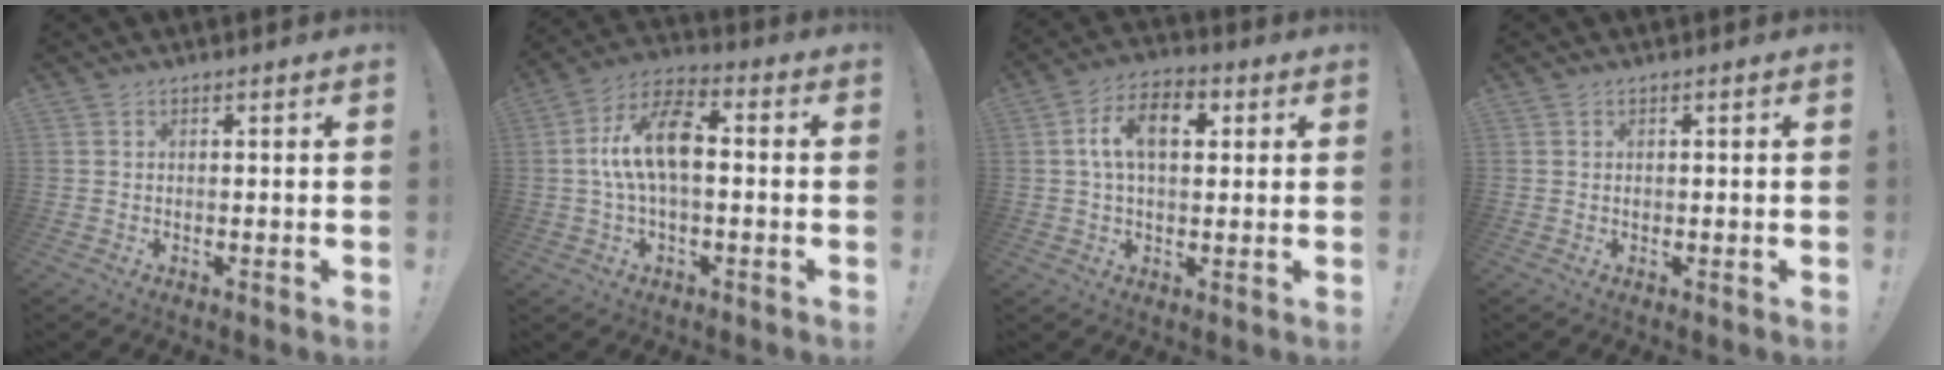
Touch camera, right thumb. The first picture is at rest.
{"total": 13.3, "force": [0.5, 6.4, 11.6], "torque": [-0.216, 0.009, 0.008]}
{"total": 11.0, "force": [2.5, 6.3, 8.7], "torque": [-0.154, 0.013, 0.044]}
{"total": 0.0}